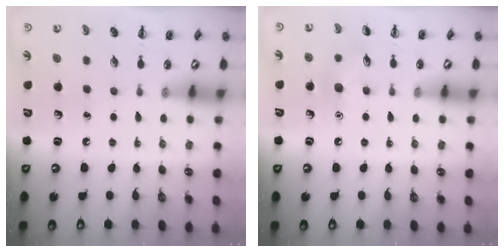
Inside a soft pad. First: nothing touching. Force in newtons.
{"total": 6.5, "press": 6.3, "slide": 1.6}